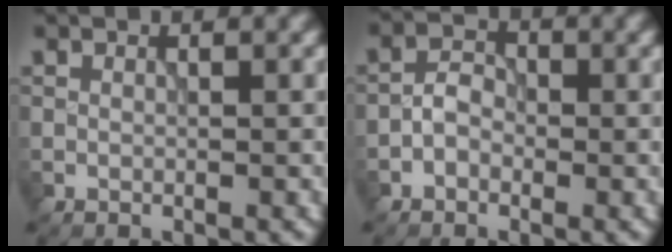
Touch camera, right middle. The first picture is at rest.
{"total": 2.0, "force": [-0.9, 1.4, 1.1], "torque": [-0.019, 0.008, -0.022]}